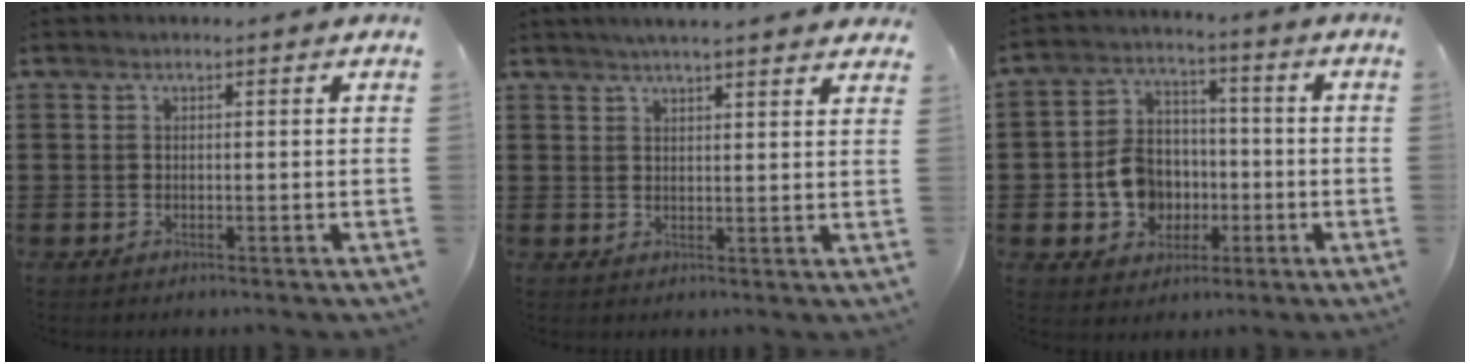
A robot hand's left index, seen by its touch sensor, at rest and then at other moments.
{"total": 3.1, "force": [2.9, -0.3, 1.2], "torque": [-0.031, -0.004, 0.052]}
{"total": 8.5, "force": [-1.7, 7.4, 3.8], "torque": [-0.105, 0.023, -0.028]}